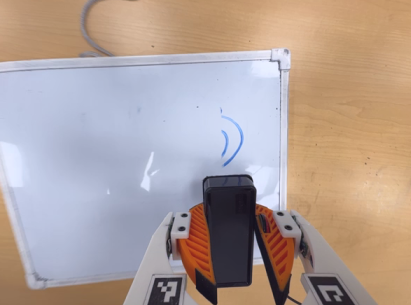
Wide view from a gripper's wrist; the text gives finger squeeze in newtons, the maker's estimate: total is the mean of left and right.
{"total": 10.1, "left": 10.2, "right": 10.0}